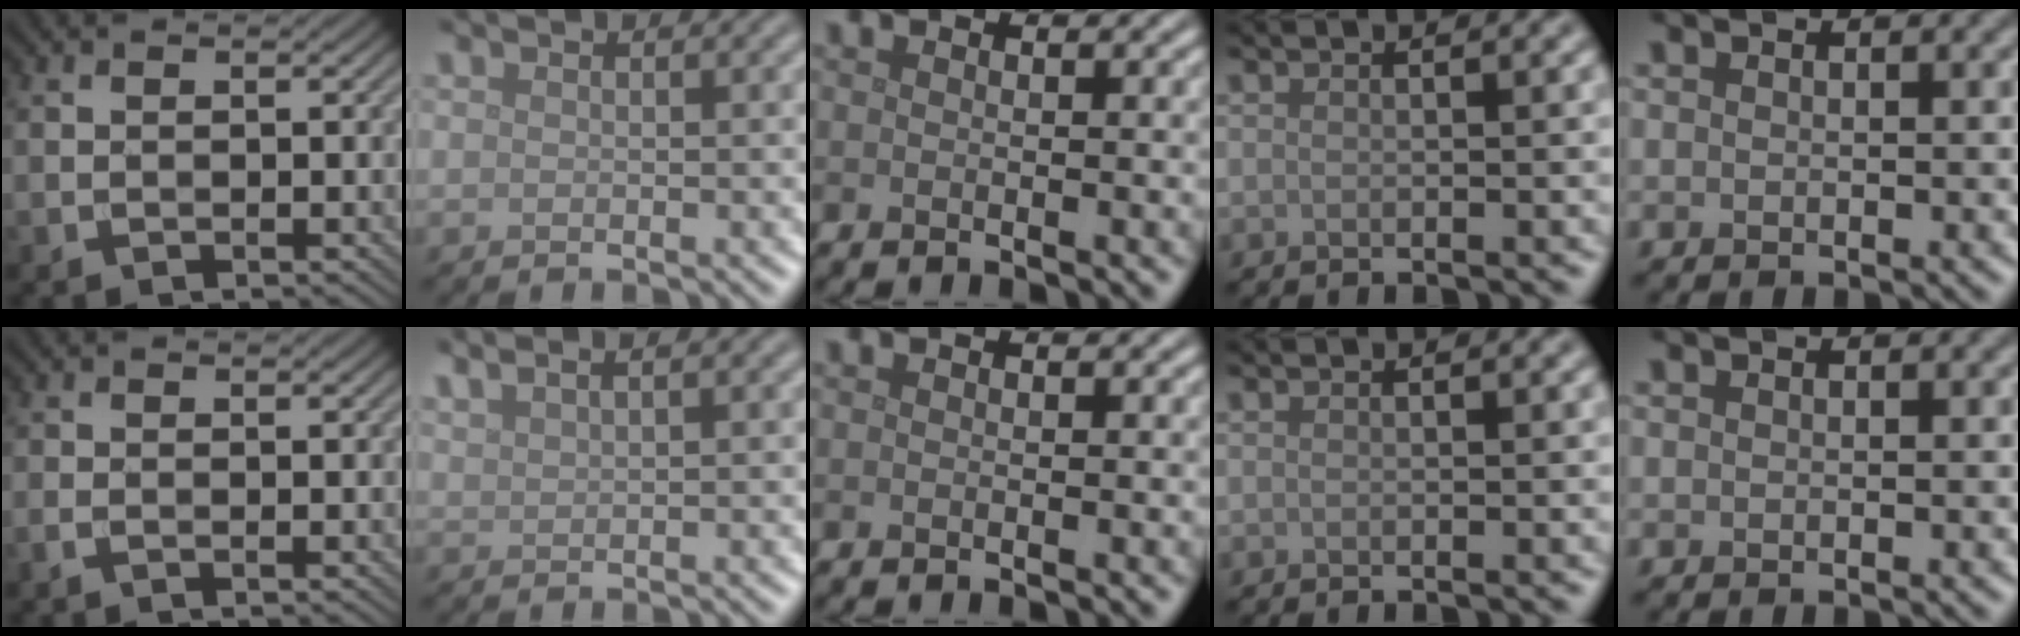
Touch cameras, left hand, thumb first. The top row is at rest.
{"thumb": {"total": 0.9, "force": [-0.4, 0.2, 0.7], "torque": [-0.019, -0.001, -0.011]}, "index": {"total": 3.4, "force": [2.5, 1.1, 2.0], "torque": [-0.018, 0.019, 0.021]}}